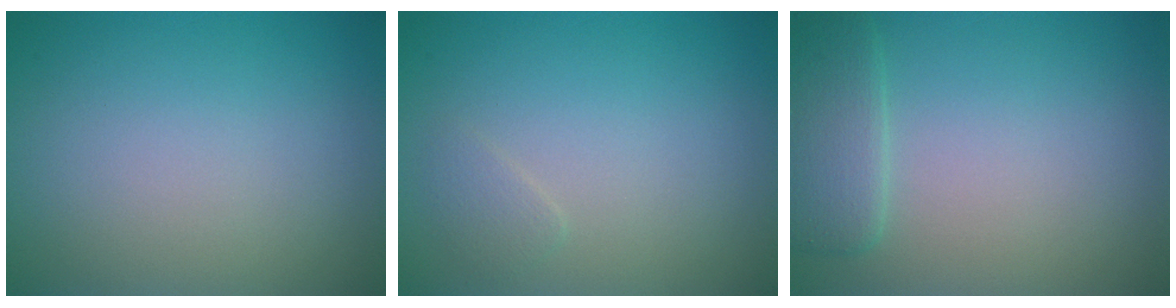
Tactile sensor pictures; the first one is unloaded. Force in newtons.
{"total": 0.9, "press": 0.9, "slide": 0.0}
{"total": 2.4, "press": 1.7, "slide": 1.7}